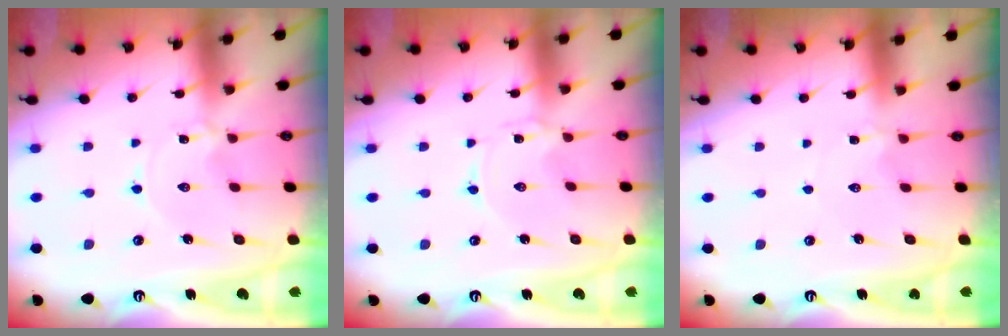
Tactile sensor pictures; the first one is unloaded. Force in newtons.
{"total": 0.0}
{"total": 2.2, "press": 2.2, "slide": 0.4}